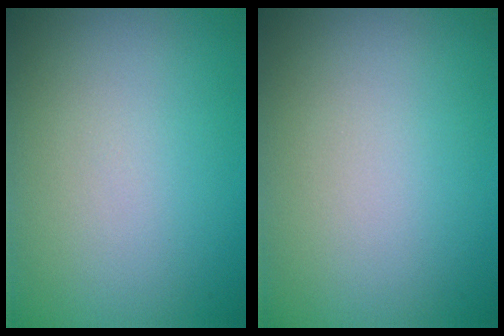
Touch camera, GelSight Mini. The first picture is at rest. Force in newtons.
{"total": 0.0}